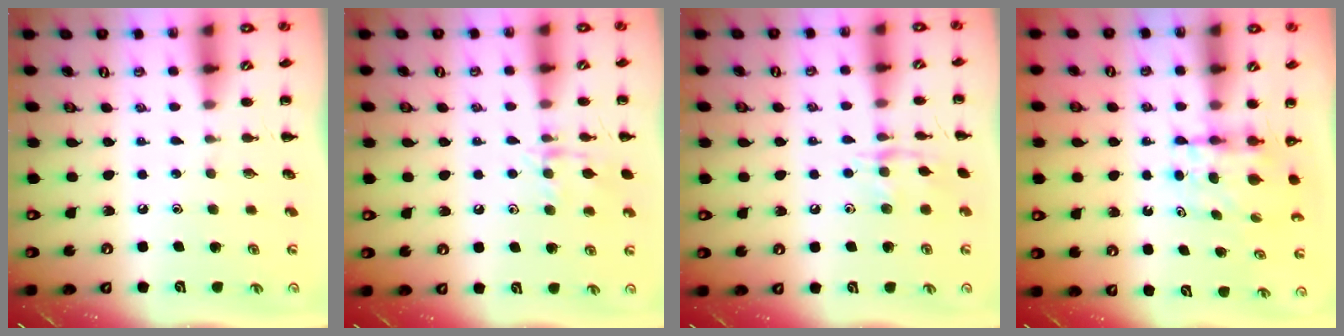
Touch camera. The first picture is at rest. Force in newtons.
{"total": 9.6, "press": 9.6, "slide": 0.7}
{"total": 9.8, "press": 9.8, "slide": 0.7}
{"total": 5.0, "press": 5.0, "slide": 0.4}